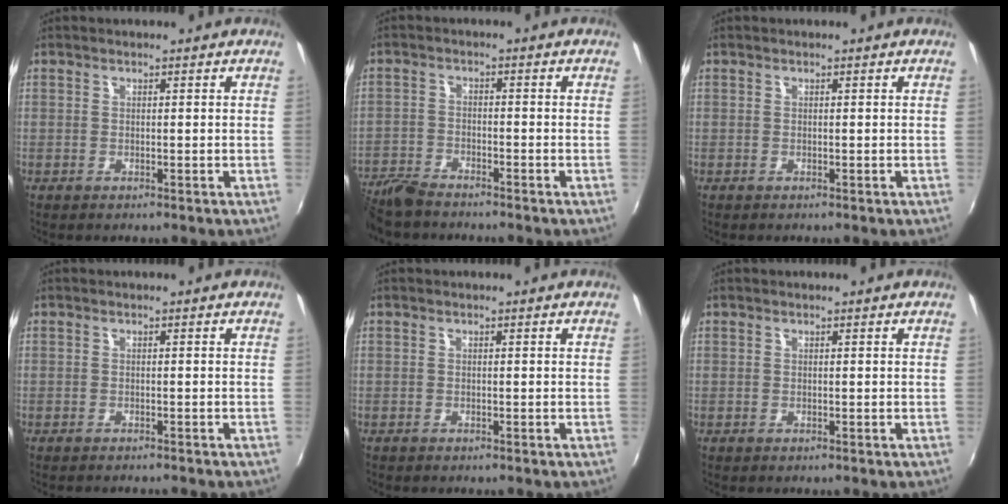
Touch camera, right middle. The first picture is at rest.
{"total": 8.3, "force": [-7.4, 2.3, 3.0], "torque": [-0.085, -0.017, -0.144]}
{"total": 0.0}
{"total": 2.5, "force": [-2.3, 0.2, 0.9], "torque": [-0.024, -0.010, -0.034]}
{"total": 0.5, "force": [-0.5, 0.2, 0.0], "torque": [-0.002, -0.002, -0.010]}
{"total": 0.0}